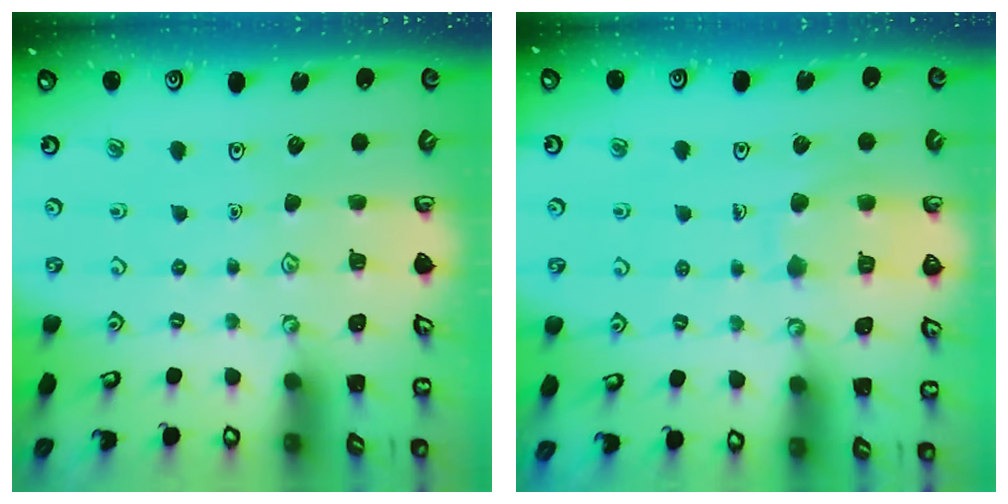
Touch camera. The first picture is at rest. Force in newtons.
{"total": 7.8, "press": 7.8, "slide": 0.7}